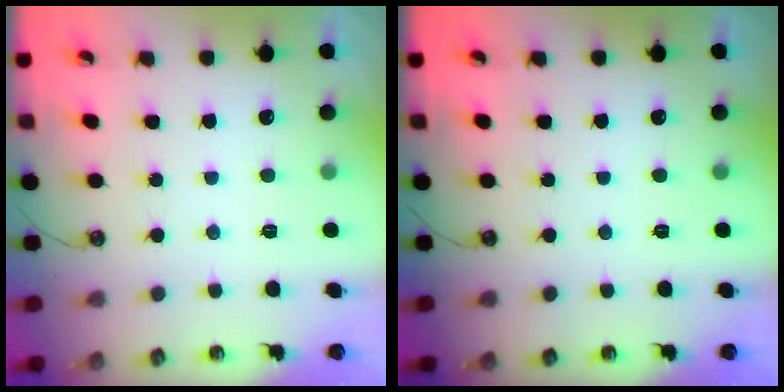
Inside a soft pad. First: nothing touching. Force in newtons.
{"total": 0.0}